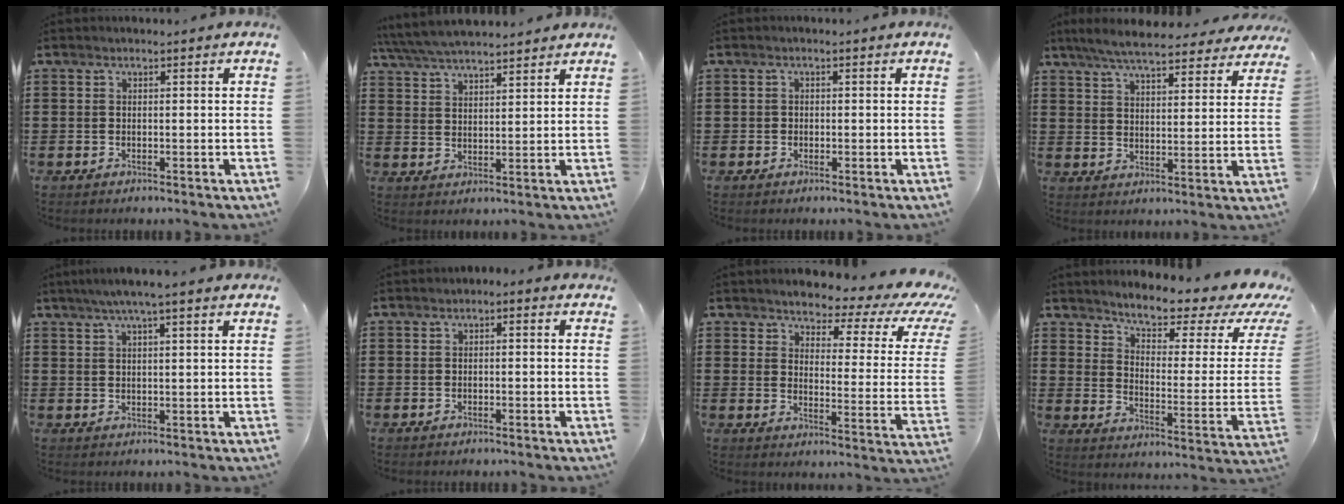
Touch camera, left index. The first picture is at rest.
{"total": 5.2, "force": [4.9, 0.7, 1.4], "torque": [-0.048, -0.015, 0.090]}
{"total": 0.8, "force": [-0.3, 0.7, 0.1], "torque": [-0.005, 0.003, -0.007]}
{"total": 7.1, "force": [6.5, 0.6, 2.8], "torque": [-0.079, -0.023, 0.117]}
{"total": 3.8, "force": [2.6, -0.1, 2.8], "torque": [-0.059, 0.000, 0.045]}
{"total": 0.9, "force": [-0.7, 0.5, 0.2], "torque": [-0.006, 0.003, -0.017]}
{"total": 4.0, "force": [3.2, 1.2, 2.1], "torque": [-0.055, -0.027, 0.047]}
{"total": 4.9, "force": [4.2, 0.8, 2.4], "torque": [-0.062, -0.034, 0.062]}